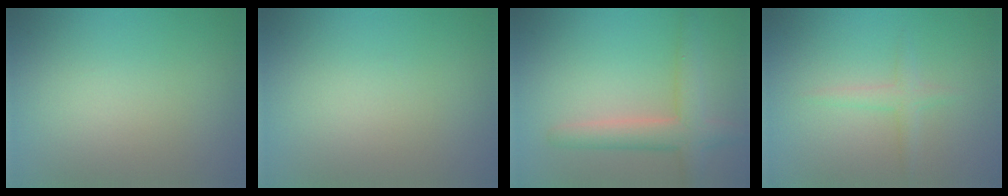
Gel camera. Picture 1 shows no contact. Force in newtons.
{"total": 0.0}
{"total": 4.0, "press": 4.0, "slide": 0.3}
{"total": 1.5, "press": 1.5, "slide": 0.1}